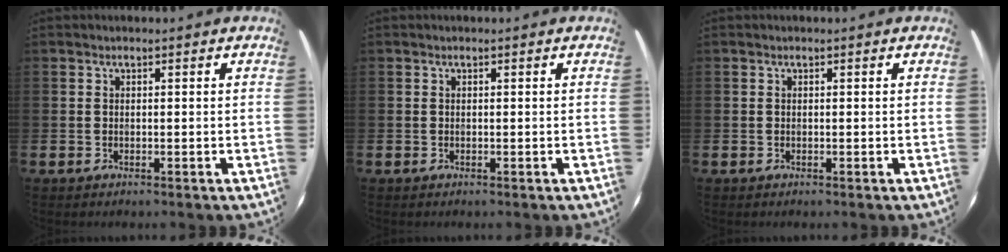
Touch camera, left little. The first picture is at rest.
{"total": 0.0}
{"total": 0.0}